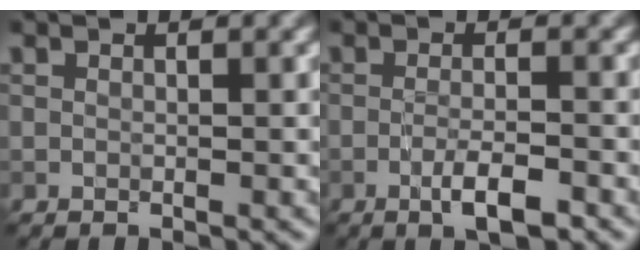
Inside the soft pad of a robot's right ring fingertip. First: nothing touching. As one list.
[{"total": 3.1, "force": [-1.6, 0.6, 2.6], "torque": [-0.051, 0.003, -0.029]}]